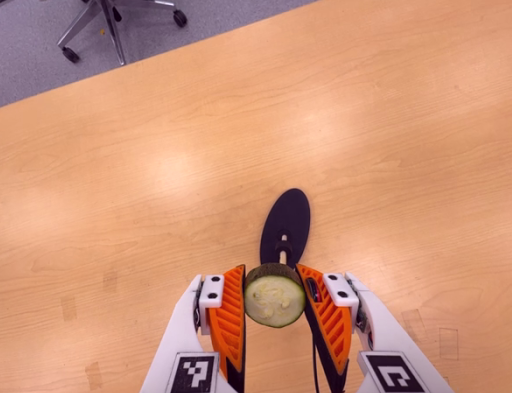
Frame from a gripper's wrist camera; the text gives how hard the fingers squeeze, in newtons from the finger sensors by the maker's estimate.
{"total": 9.4, "left": 8.4, "right": 10.4}